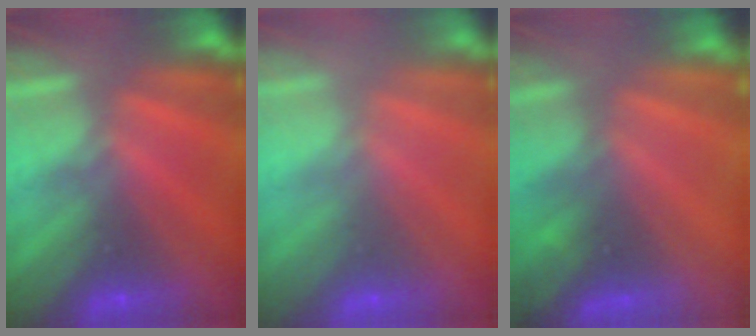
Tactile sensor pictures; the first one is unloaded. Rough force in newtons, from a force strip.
{"total": 2.8}
{"total": 3.8}